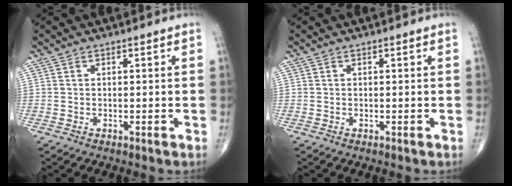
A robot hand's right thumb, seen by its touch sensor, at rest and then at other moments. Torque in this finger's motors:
{"motor_torque": [-0.01, 0.01, 0.00, 0.00, 0.00]}